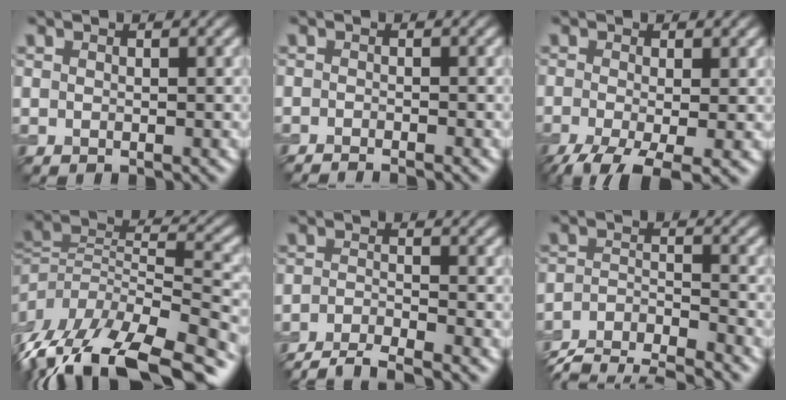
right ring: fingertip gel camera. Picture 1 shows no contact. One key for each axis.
{"total": 2.2, "fx": -1.9, "fy": 0.3, "fz": 1.0, "tx": -0.015, "ty": 0.000, "tz": -0.036}
{"total": 6.9, "fx": -3.9, "fy": 2.2, "fz": 5.3, "tx": -0.105, "ty": -0.018, "tz": -0.066}
{"total": 14.5, "fx": -8.6, "fy": 6.2, "fz": 9.9, "tx": -0.219, "ty": 0.003, "tz": -0.132}
{"total": 4.6, "fx": -4.1, "fy": 0.8, "fz": 1.9, "tx": -0.034, "ty": -0.004, "tz": -0.079}
{"total": 7.0, "fx": -6.4, "fy": 1.7, "fz": 2.1, "tx": -0.045, "ty": -0.012, "tz": -0.115}